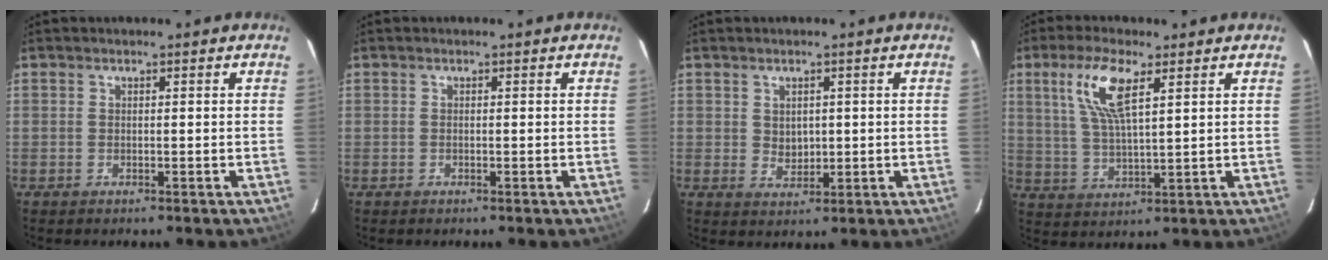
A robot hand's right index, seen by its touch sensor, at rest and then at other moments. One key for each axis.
{"total": 0.0}
{"total": 2.9, "fx": 0.6, "fy": 2.5, "fz": 1.4, "tx": -0.021, "ty": 0.000, "tz": 0.017}
{"total": 9.4, "fx": 4.3, "fy": 2.5, "fz": 8.0, "tx": -0.163, "ty": 0.008, "tz": 0.088}